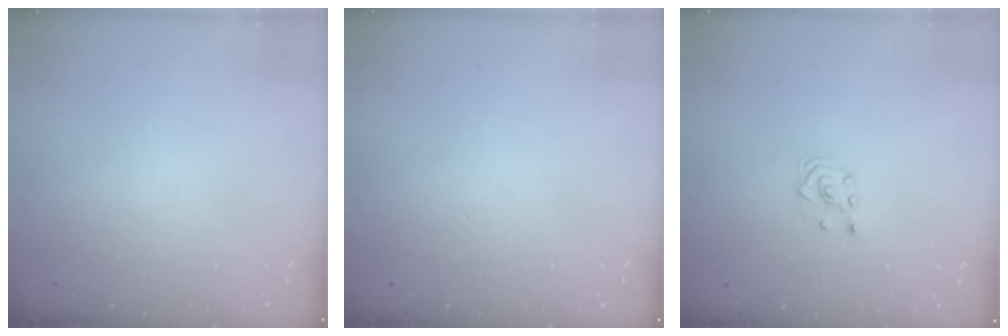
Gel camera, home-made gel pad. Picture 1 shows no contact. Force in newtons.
{"total": 0.0}
{"total": 3.0, "press": 2.6, "slide": 1.5}